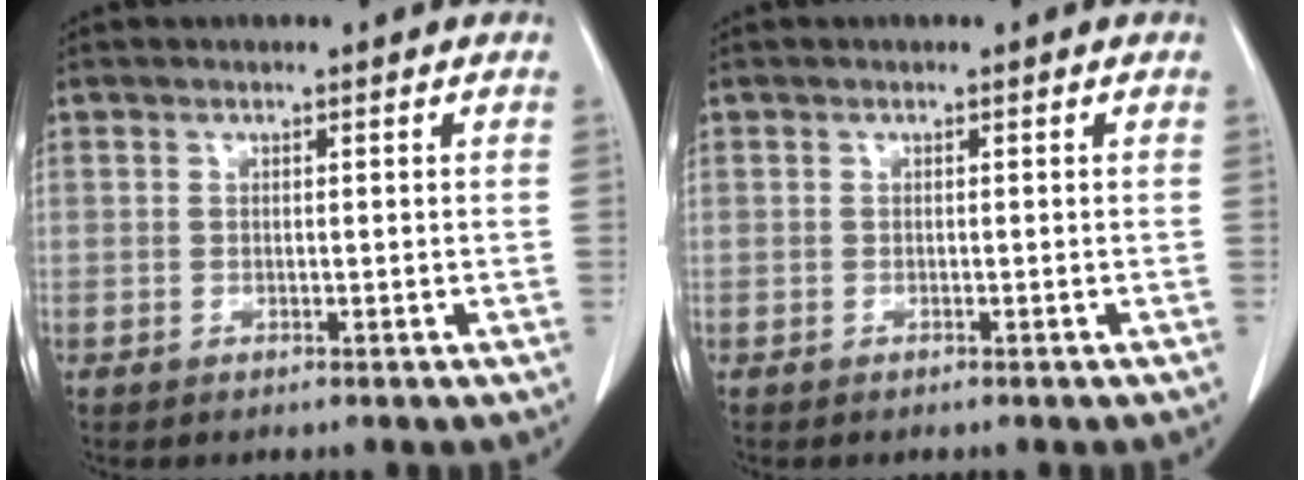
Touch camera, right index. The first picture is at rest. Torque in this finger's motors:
{"motor_torque": [-0.09, 0.10, -0.26, -0.06]}